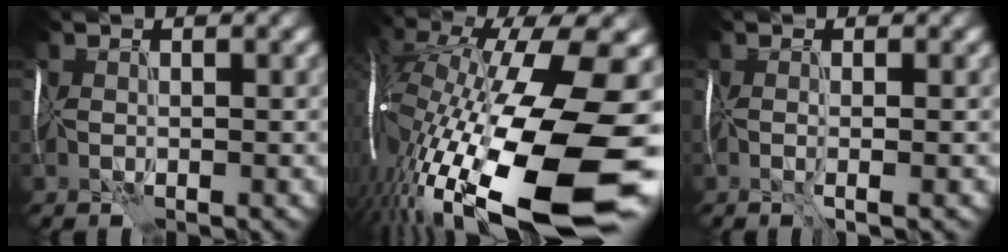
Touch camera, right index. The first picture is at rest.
{"total": 18.3, "force": [-5.9, 5.3, 16.5], "torque": [-0.320, -0.021, -0.086]}
{"total": 1.5, "force": [-0.5, 0.4, 1.4], "torque": [-0.012, -0.001, 0.000]}